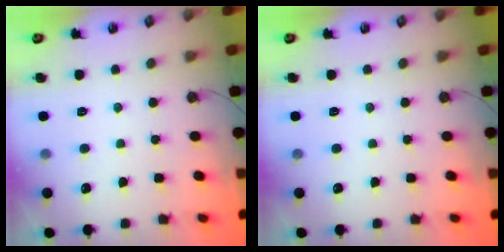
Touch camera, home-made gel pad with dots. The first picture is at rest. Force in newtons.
{"total": 0.0}